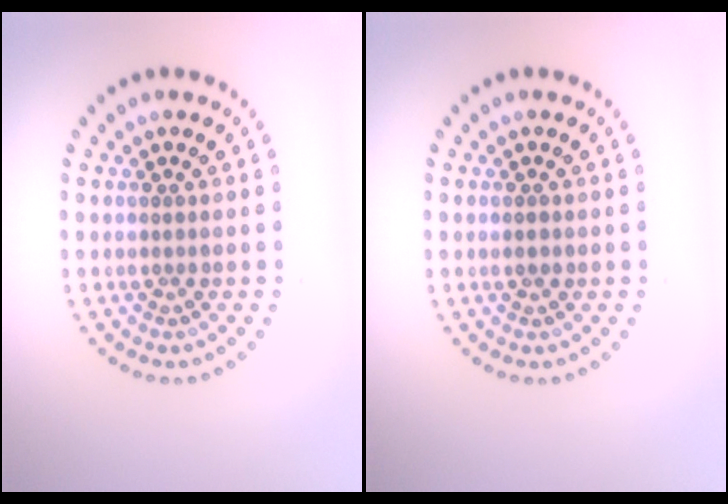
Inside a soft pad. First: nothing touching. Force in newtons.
{"total": 0.8, "press": 0.8, "slide": 0.1}